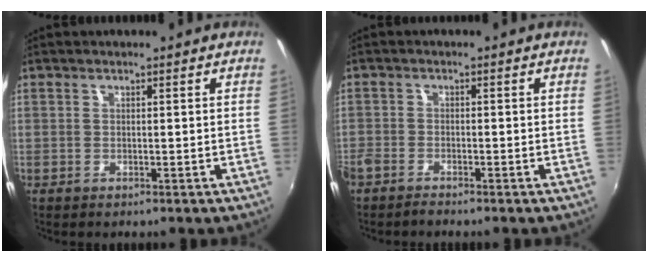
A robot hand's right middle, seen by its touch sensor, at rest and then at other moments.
{"total": 2.9, "force": [-2.7, 0.6, 1.0], "torque": [-0.029, -0.012, -0.056]}